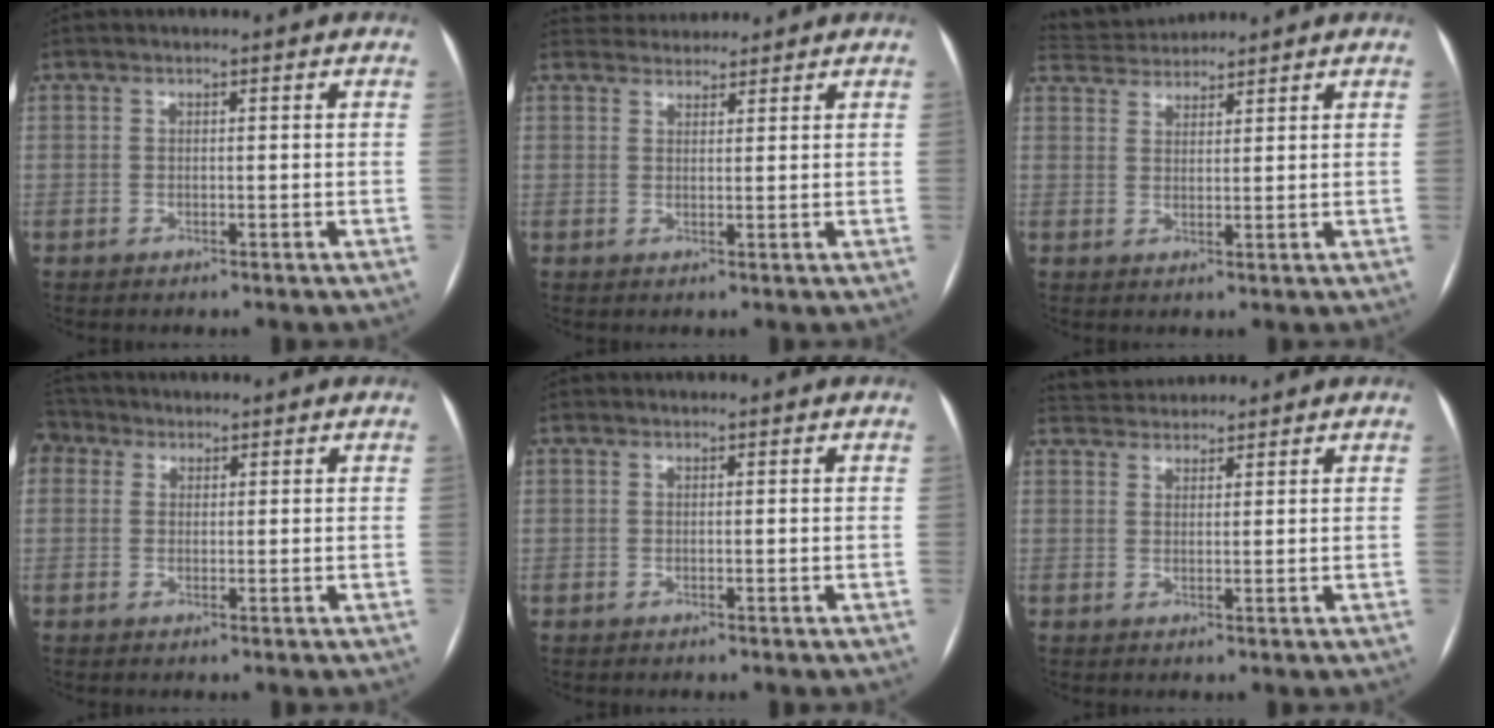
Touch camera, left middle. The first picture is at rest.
{"total": 3.9, "force": [3.8, 0.9, -0.1], "torque": [0.000, 0.026, 0.064]}
{"total": 5.4, "force": [5.4, 0.5, 0.5], "torque": [-0.015, 0.031, 0.097]}
{"total": 4.2, "force": [2.2, 3.3, 1.3], "torque": [-0.034, 0.024, 0.045]}
{"total": 0.0}
{"total": 4.2, "force": [4.1, 0.9, 0.2], "torque": [-0.008, 0.030, 0.074]}